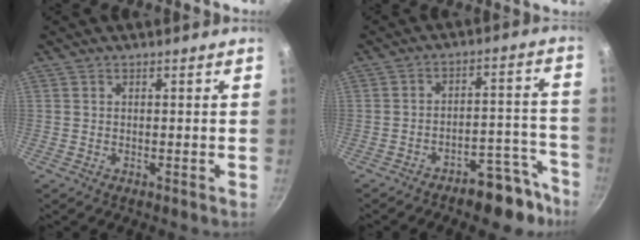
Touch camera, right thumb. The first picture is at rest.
{"total": 10.4, "force": [-7.7, 4.0, 5.8], "torque": [-0.056, 0.082, -0.113]}